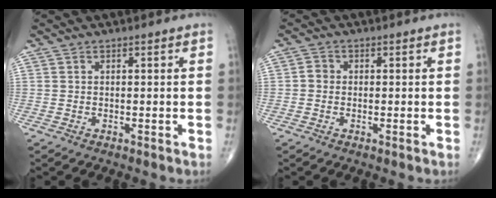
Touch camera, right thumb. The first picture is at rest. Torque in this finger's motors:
{"motor_torque": [0.44, 0.33, 0.26, -0.15, 0.00]}